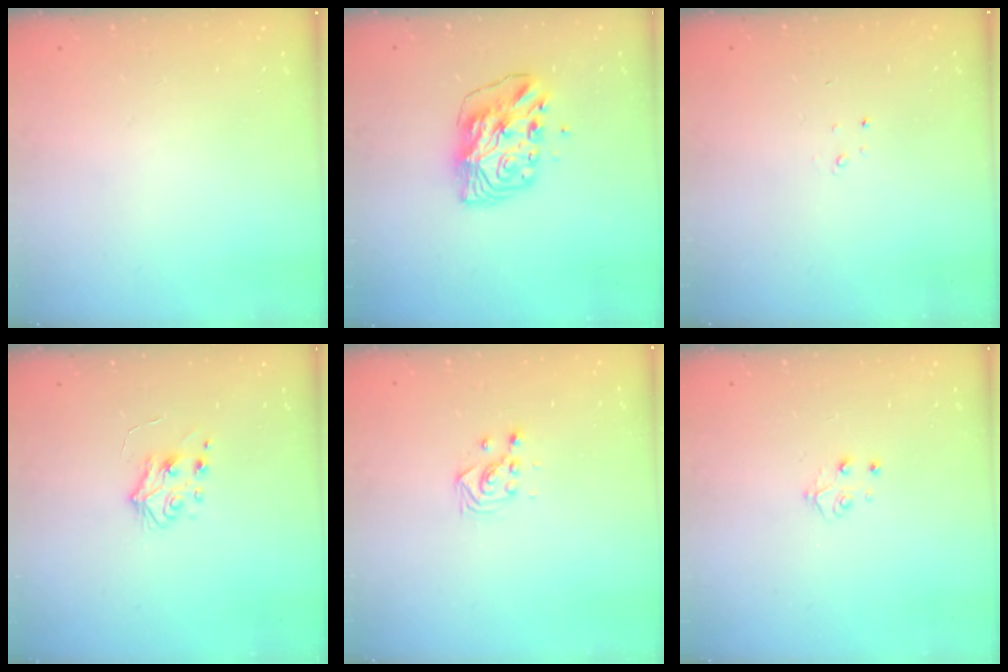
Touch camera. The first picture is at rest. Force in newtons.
{"total": 8.5, "press": 8.4, "slide": 1.3}
{"total": 1.5, "press": 1.5, "slide": 0.2}
{"total": 5.3, "press": 5.2, "slide": 1.0}
{"total": 2.9, "press": 2.9, "slide": 0.4}
{"total": 3.4, "press": 3.4, "slide": 0.4}